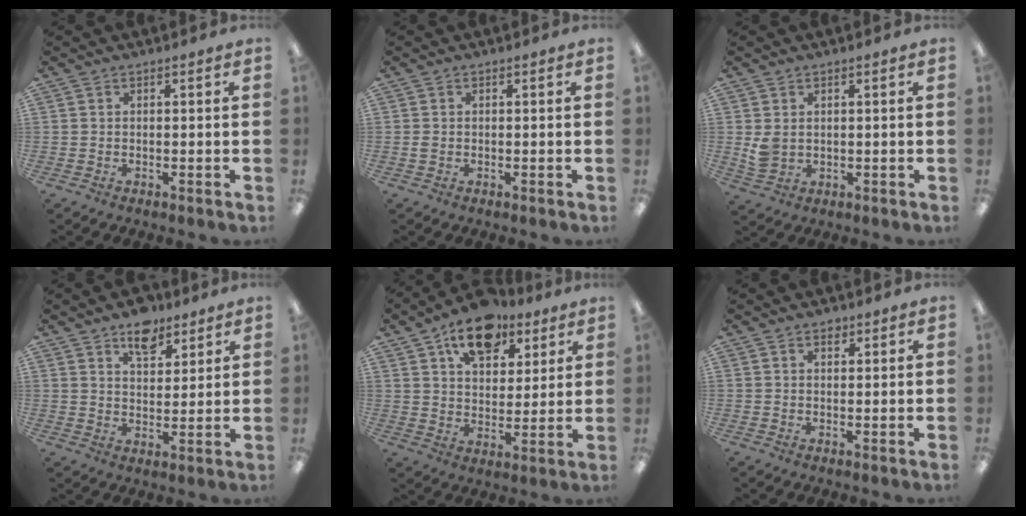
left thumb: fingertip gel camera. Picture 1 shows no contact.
{"total": 0.9, "force": [0.0, 0.6, 0.6], "torque": [-0.013, 0.004, -0.002]}
{"total": 3.8, "force": [1.1, 2.7, 2.4], "torque": [-0.054, -0.005, 0.016]}
{"total": 8.5, "force": [5.9, 4.6, 3.9], "torque": [-0.038, -0.032, 0.101]}
{"total": 13.9, "force": [9.2, 8.1, 6.6], "torque": [-0.086, -0.048, 0.162]}
{"total": 1.7, "force": [1.2, 0.9, 0.8], "torque": [-0.009, -0.002, 0.021]}